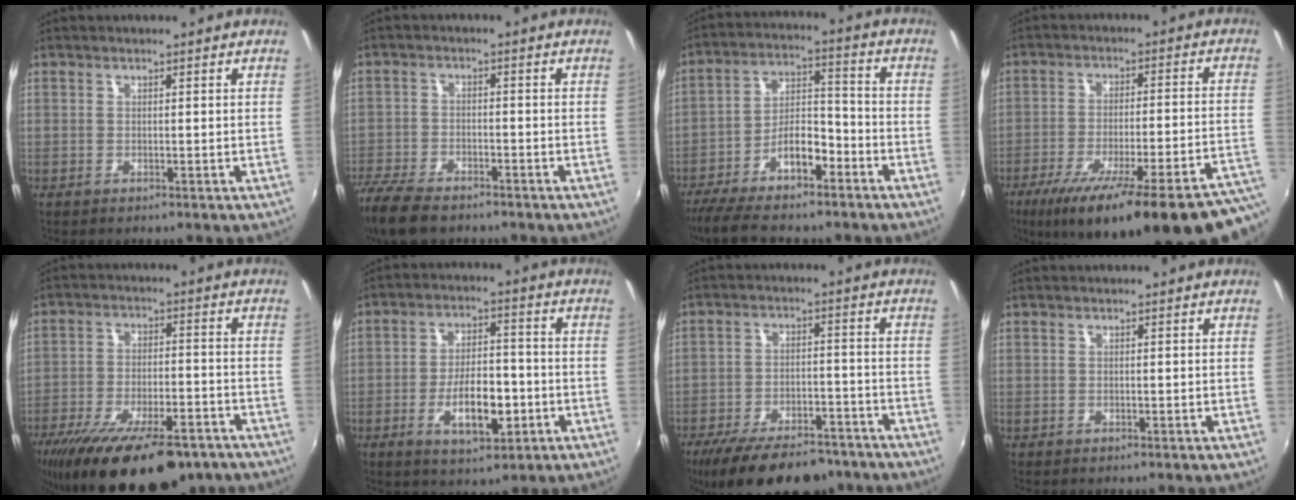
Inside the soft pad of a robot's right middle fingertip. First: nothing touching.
{"total": 11.2, "force": [-8.8, 4.2, 5.6], "torque": [-0.147, -0.034, -0.166]}
{"total": 14.1, "force": [-9.8, 5.1, 8.8], "torque": [-0.178, 0.019, -0.168]}
{"total": 30.2, "force": [-22.7, 5.0, 19.2], "torque": [-0.272, -0.059, -0.310]}
{"total": 22.0, "force": [-16.0, 7.3, 13.2], "torque": [-0.246, -0.048, -0.238]}
{"total": 9.6, "force": [-3.3, 4.4, 7.9], "torque": [-0.149, 0.005, -0.044]}
{"total": 18.5, "force": [-14.2, 7.3, 9.3], "torque": [-0.185, -0.018, -0.208]}
{"total": 0.0}